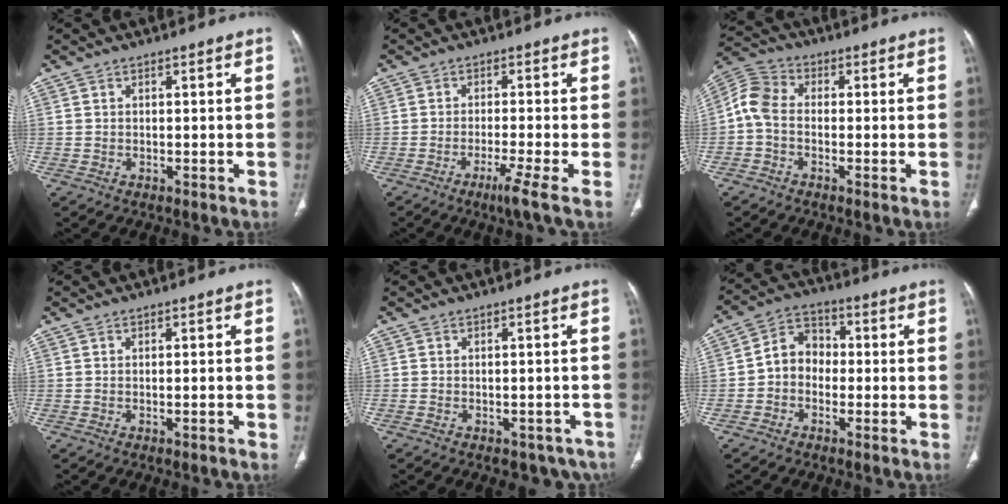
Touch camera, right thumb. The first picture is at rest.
{"total": 4.6, "force": [-2.4, -0.9, 3.9], "torque": [-0.079, -0.007, -0.048]}
{"total": 6.1, "force": [-1.0, 4.0, 4.4], "torque": [-0.086, 0.019, -0.037]}
{"total": 0.9, "force": [-0.5, 0.1, 0.8], "torque": [-0.013, 0.002, -0.004]}
{"total": 6.5, "force": [-4.4, 3.8, 2.8], "torque": [-0.017, 0.033, -0.051]}
{"total": 6.7, "force": [-1.2, 5.7, 3.4], "torque": [-0.032, 0.029, -0.040]}